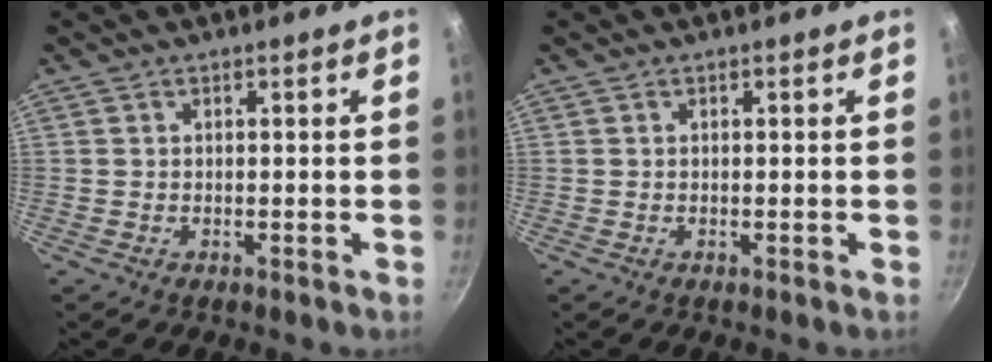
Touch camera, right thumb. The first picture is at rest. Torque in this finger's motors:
{"motor_torque": [0.02, -0.04, 0.20, 0.03, 0.02]}